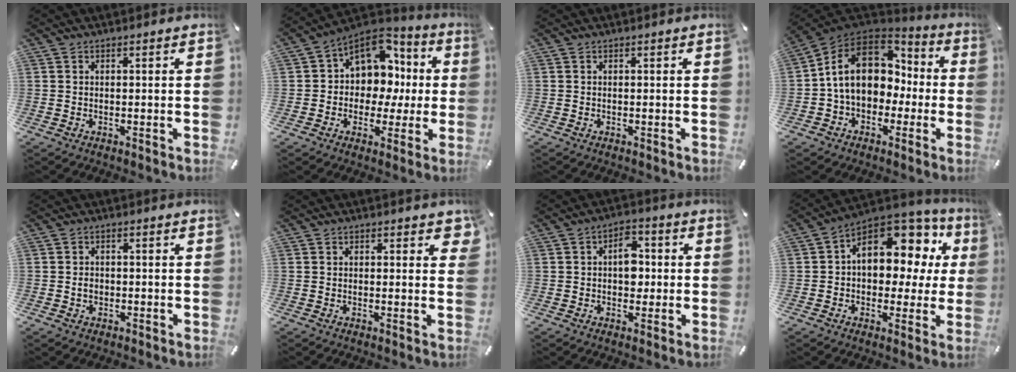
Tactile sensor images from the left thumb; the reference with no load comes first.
{"total": 12.5, "force": [3.6, 10.3, 6.2], "torque": [-0.091, -0.029, 0.072]}
{"total": 0.0}
{"total": 15.6, "force": [1.5, 12.3, 9.5], "torque": [-0.179, 0.011, 0.031]}
{"total": 2.2, "force": [-0.5, 1.7, 1.2], "torque": [-0.024, 0.005, -0.011]}
{"total": 1.9, "force": [0.9, 1.1, 1.3], "torque": [-0.003, -0.004, 0.010]}
{"total": 6.8, "force": [0.1, 4.8, 4.8], "torque": [-0.052, 0.000, -0.006]}
{"total": 12.4, "force": [4.6, 8.6, 7.7], "torque": [-0.103, -0.042, 0.080]}